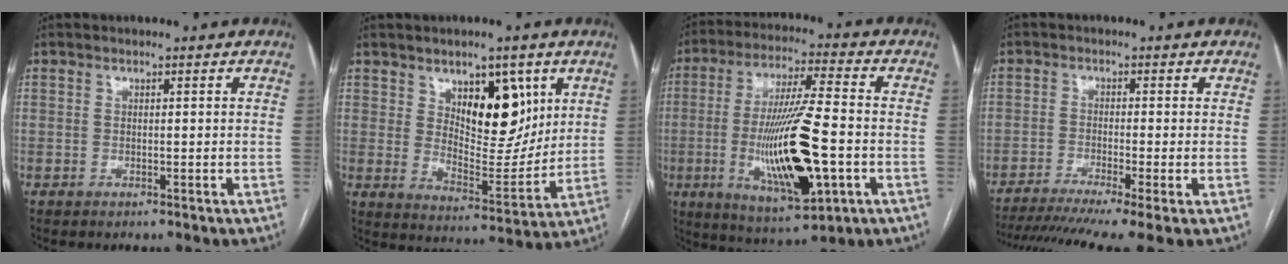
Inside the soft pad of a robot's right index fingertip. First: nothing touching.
{"total": 11.7, "force": [5.0, 5.3, 9.1], "torque": [-0.133, -0.003, 0.092]}
{"total": 18.0, "force": [-3.8, 3.0, 17.3], "torque": [-0.335, -0.015, -0.055]}
{"total": 12.2, "force": [-8.9, 0.0, 8.3], "torque": [-0.134, -0.021, -0.142]}